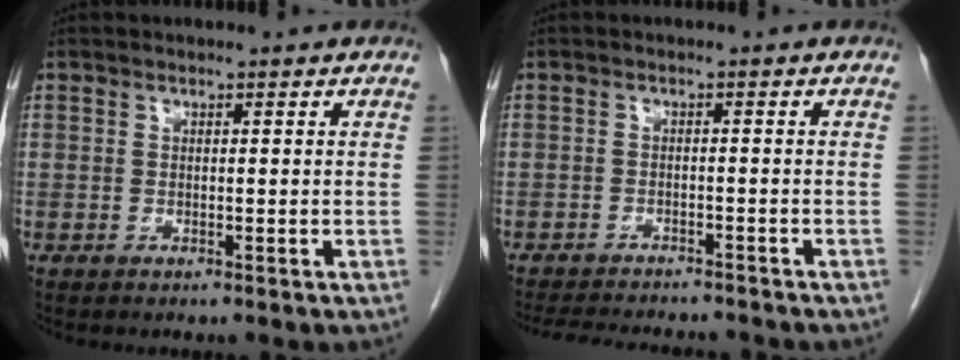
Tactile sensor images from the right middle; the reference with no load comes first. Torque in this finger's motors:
{"motor_torque": [0.09, -0.09, 0.01, 0.03]}